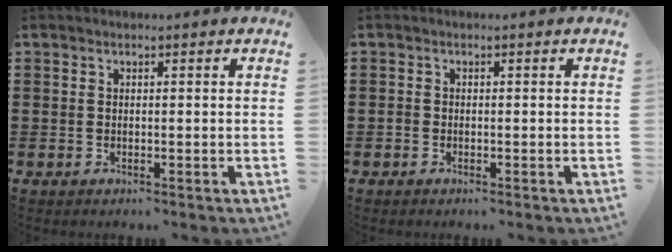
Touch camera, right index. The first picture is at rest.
{"total": 0.8, "force": [-0.5, 0.6, 0.3], "torque": [-0.013, -0.001, -0.013]}